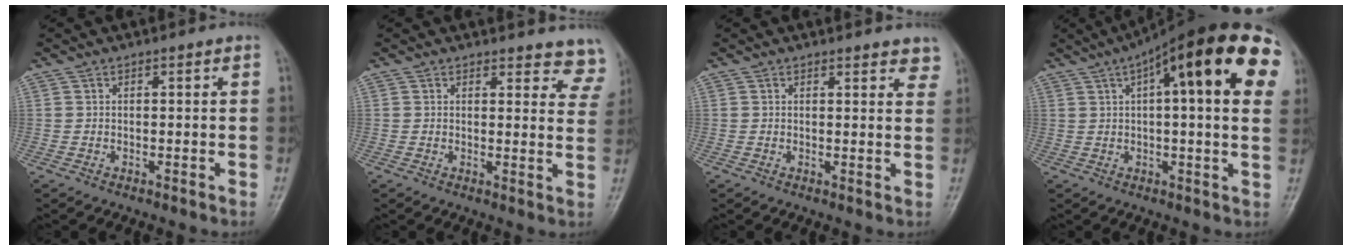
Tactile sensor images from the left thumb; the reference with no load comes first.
{"total": 8.1, "force": [7.6, 2.8, 0.4], "torque": [0.051, -0.043, 0.051]}
{"total": 3.9, "force": [3.2, 1.4, 1.5], "torque": [0.009, -0.015, 0.029]}
{"total": 24.4, "force": [8.5, 6.9, 21.9], "torque": [-0.297, 0.033, 0.113]}